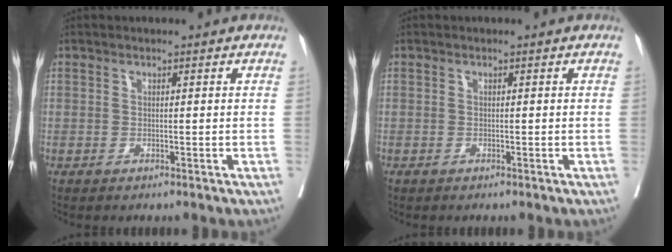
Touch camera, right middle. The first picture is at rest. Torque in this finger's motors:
{"motor_torque": [0.02, 0.01, 0.12, 0.04]}